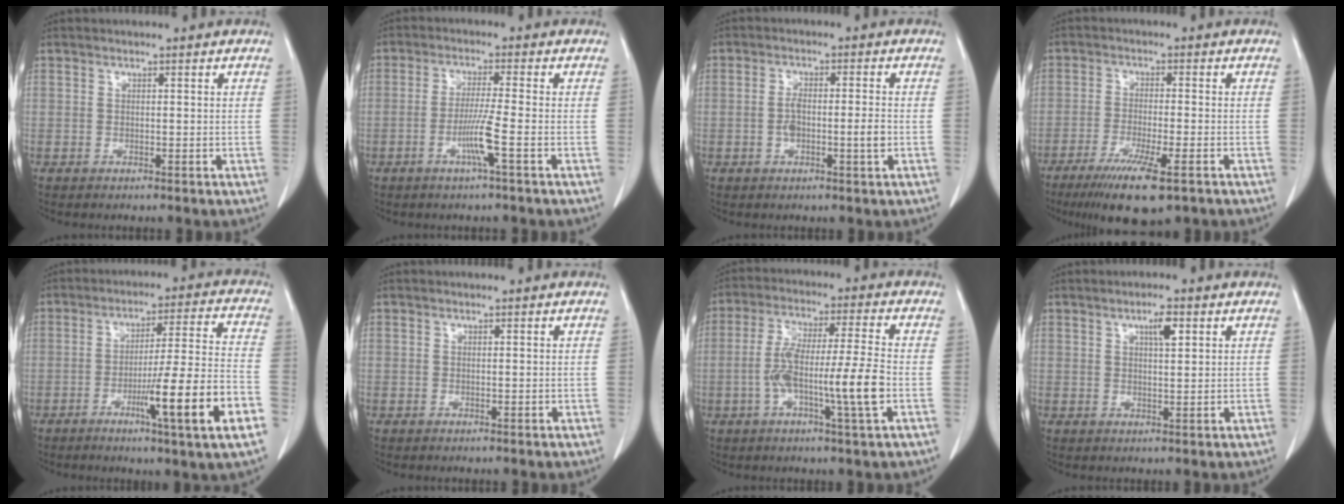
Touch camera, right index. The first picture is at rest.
{"total": 5.0, "force": [-1.9, -1.0, 4.5], "torque": [-0.089, -0.010, -0.040]}
{"total": 4.8, "force": [-1.0, 0.7, 4.6], "torque": [-0.090, 0.003, -0.017]}
{"total": 10.2, "force": [-6.5, 1.3, 7.8], "torque": [-0.128, -0.025, -0.101]}
{"total": 15.0, "force": [-6.0, -0.8, 13.8], "torque": [-0.218, -0.011, -0.093]}
{"total": 0.0}
{"total": 11.9, "force": [-2.9, 0.0, 11.5], "torque": [-0.214, 0.002, -0.057]}
{"total": 3.2, "force": [1.5, 0.7, 2.8], "torque": [-0.044, 0.000, 0.024]}